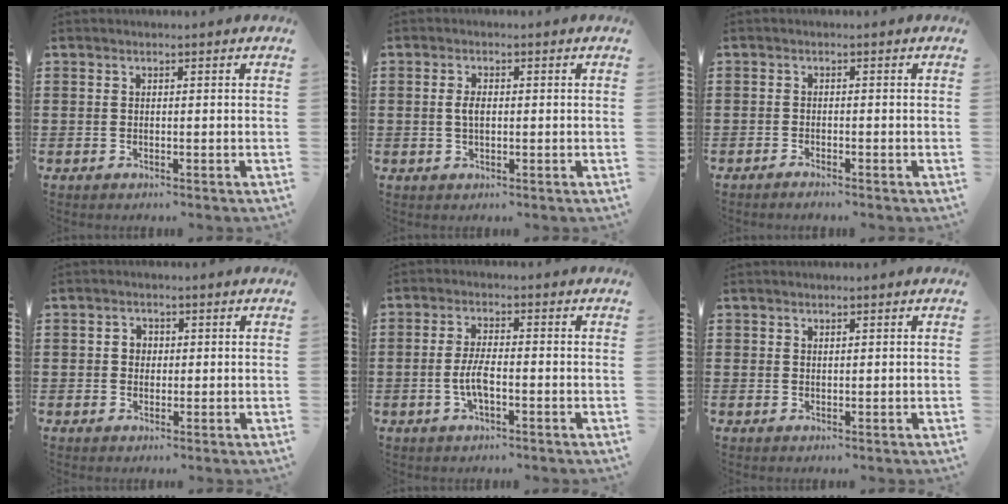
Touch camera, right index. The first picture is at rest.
{"total": 2.3, "force": [0.0, 1.2, 2.0], "torque": [-0.048, 0.002, -0.004]}
{"total": 1.2, "force": [-1.1, -0.1, 0.2], "torque": [-0.007, -0.005, -0.022]}
{"total": 2.0, "force": [0.1, 1.8, 0.8], "torque": [-0.021, 0.010, 0.000]}
{"total": 4.1, "force": [-1.0, 1.3, 3.8], "torque": [-0.087, -0.003, -0.025]}
{"total": 0.8, "force": [0.7, 0.4, 0.2], "torque": [-0.005, 0.000, 0.015]}